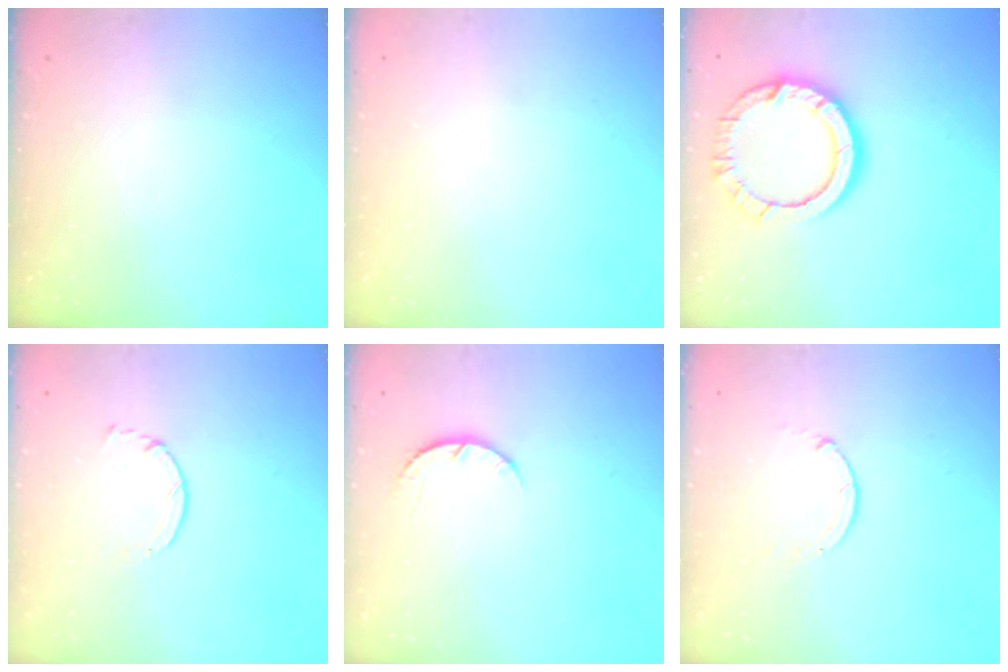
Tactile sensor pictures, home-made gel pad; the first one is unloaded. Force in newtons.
{"total": 0.0}
{"total": 12.7, "press": 12.6, "slide": 0.9}
{"total": 1.7, "press": 1.6, "slide": 0.2}
{"total": 3.9, "press": 3.8, "slide": 0.6}
{"total": 0.0}